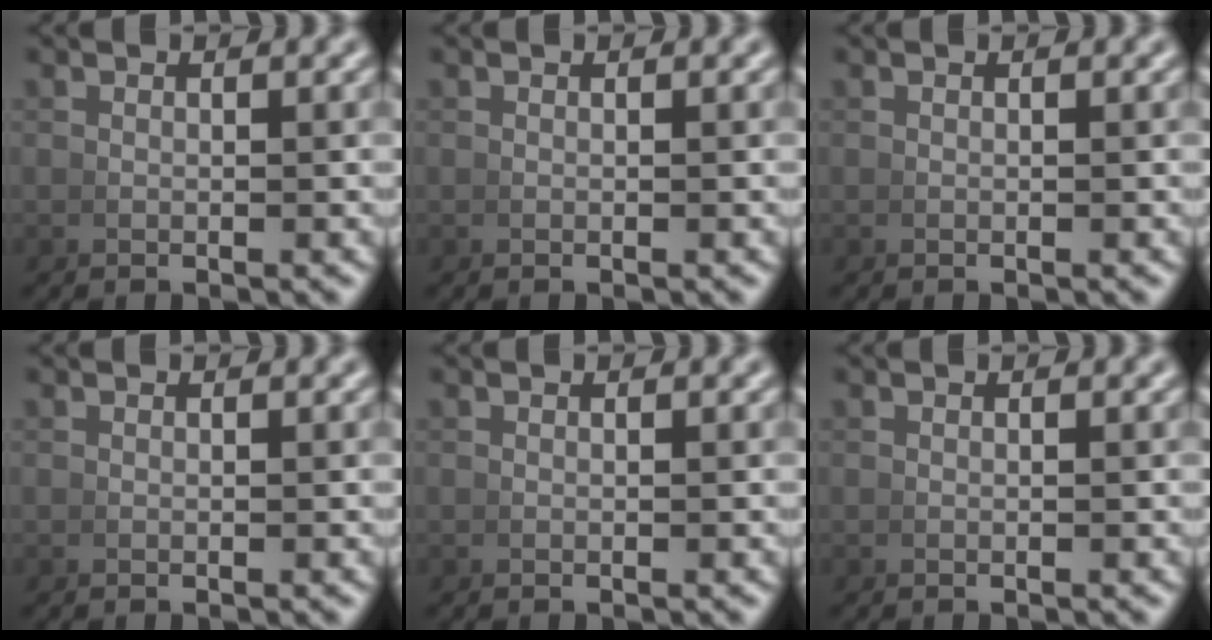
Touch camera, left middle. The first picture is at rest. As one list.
[{"total": 0.0}, {"total": 0.0}, {"total": 0.0}, {"total": 0.0}, {"total": 0.0}]